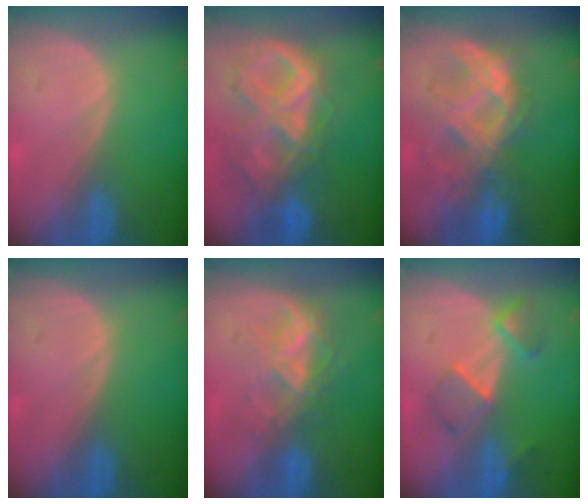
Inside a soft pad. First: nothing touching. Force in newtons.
{"total": 10.6, "press": 9.0, "slide": 5.7}
{"total": 9.0, "press": 8.7, "slide": 2.5}
{"total": 0.0}
{"total": 6.9, "press": 6.0, "slide": 3.5}
{"total": 5.5, "press": 5.2, "slide": 1.7}